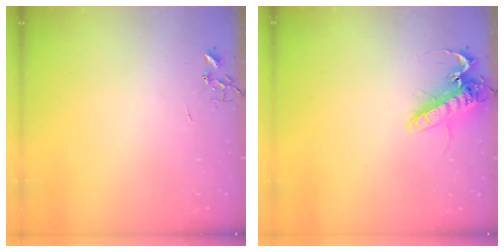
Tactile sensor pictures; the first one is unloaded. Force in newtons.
{"total": 15.2, "press": 15.0, "slide": 2.4}